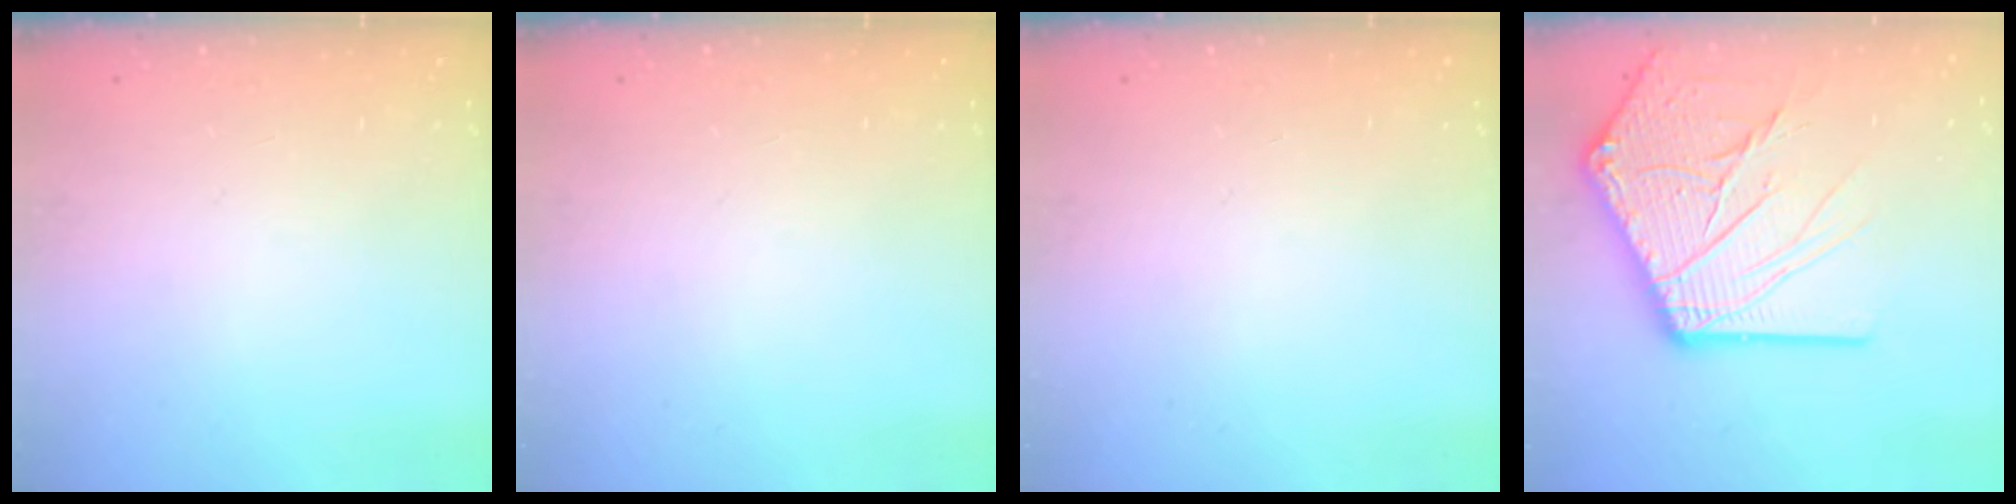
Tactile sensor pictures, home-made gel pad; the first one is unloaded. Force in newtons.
{"total": 0.0}
{"total": 0.0}
{"total": 21.3, "press": 21.1, "slide": 2.7}